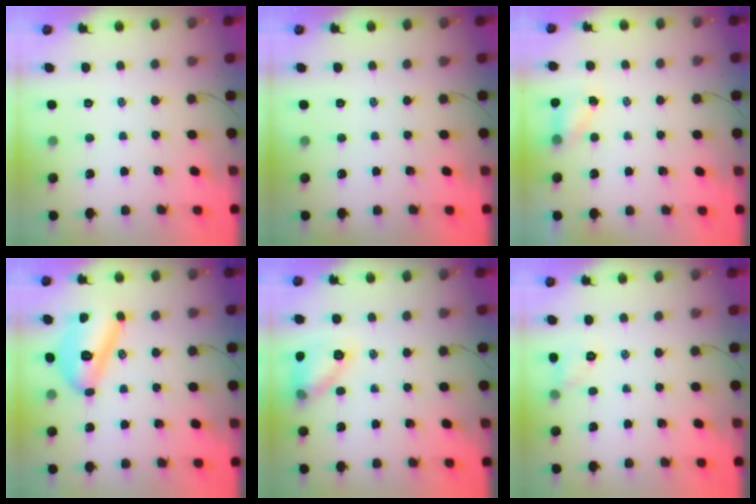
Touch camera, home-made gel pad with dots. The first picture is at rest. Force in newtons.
{"total": 0.0}
{"total": 4.9, "press": 4.8, "slide": 1.2}
{"total": 13.0, "press": 12.9, "slide": 1.6}
{"total": 12.1, "press": 12.1, "slide": 0.8}
{"total": 5.6, "press": 5.5, "slide": 1.3}